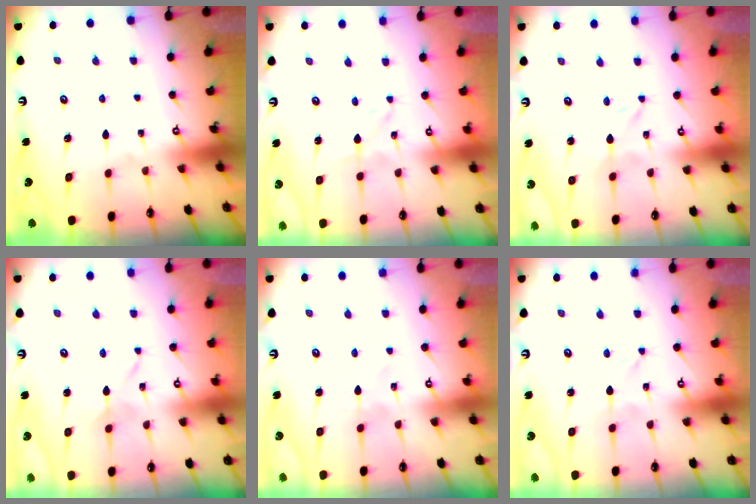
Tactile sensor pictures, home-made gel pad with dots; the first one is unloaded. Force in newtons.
{"total": 1.6, "press": 1.6, "slide": 0.2}
{"total": 0.0}
{"total": 1.4, "press": 1.4, "slide": 0.2}
{"total": 1.2, "press": 1.2, "slide": 0.1}
{"total": 0.0}